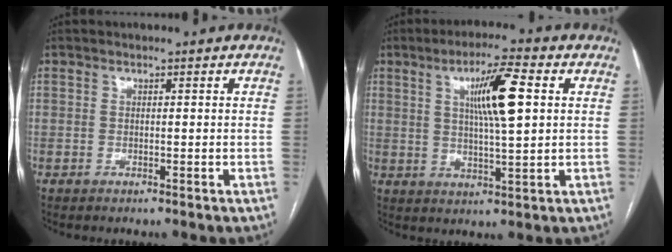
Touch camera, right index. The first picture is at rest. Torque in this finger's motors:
{"motor_torque": [0.42, 0.02, 0.30, 0.09]}